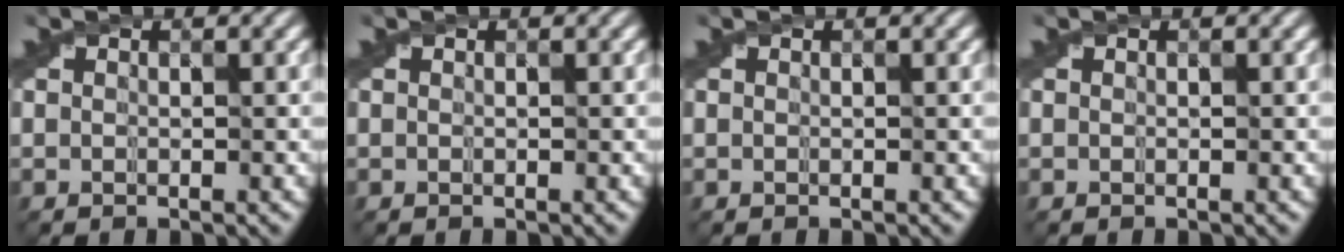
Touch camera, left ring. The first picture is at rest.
{"total": 0.0}
{"total": 0.0}
{"total": 0.0}